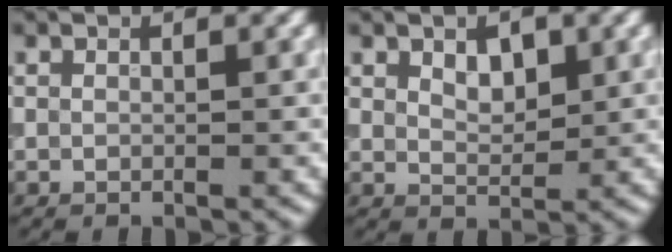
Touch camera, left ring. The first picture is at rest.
{"total": 2.4, "force": [1.1, 1.4, 1.7], "torque": [-0.026, 0.000, 0.021]}